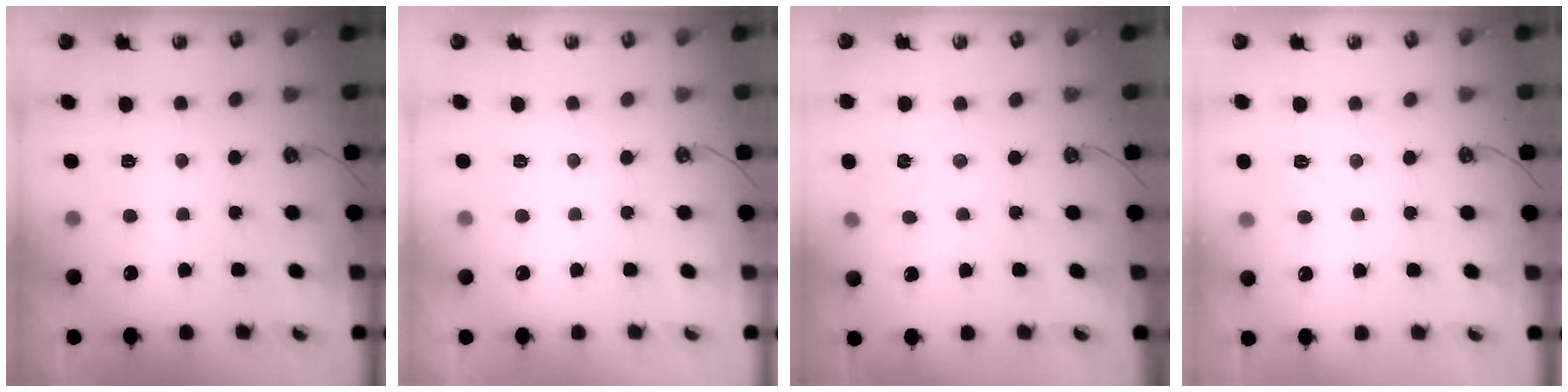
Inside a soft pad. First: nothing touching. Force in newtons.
{"total": 0.0}
{"total": 1.4, "press": 1.4, "slide": 0.2}
{"total": 5.4, "press": 5.4, "slide": 0.6}